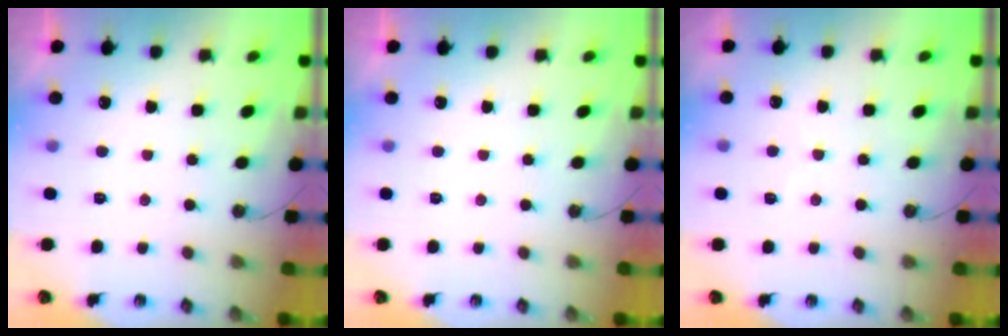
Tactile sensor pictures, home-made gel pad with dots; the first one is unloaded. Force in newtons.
{"total": 0.0}
{"total": 3.1, "press": 3.1, "slide": 0.5}